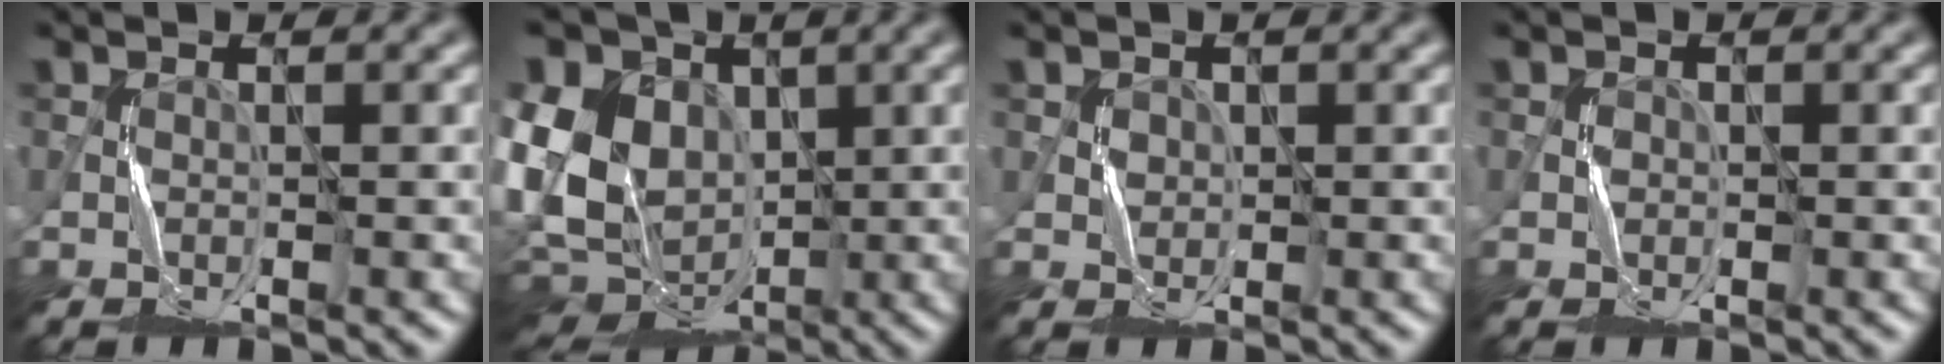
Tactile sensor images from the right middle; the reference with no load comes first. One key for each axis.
{"total": 14.9, "fx": 0.2, "fy": 11.4, "fz": 9.7, "tx": -0.209, "ty": 0.008, "tz": 0.002}
{"total": 1.7, "fx": 0.9, "fy": 1.5, "fz": 0.2, "tx": -0.014, "ty": 0.003, "tz": 0.023}
{"total": 0.8, "fx": 0.0, "fy": 0.8, "fz": -0.1, "tx": 0.003, "ty": 0.002, "tz": -0.001}